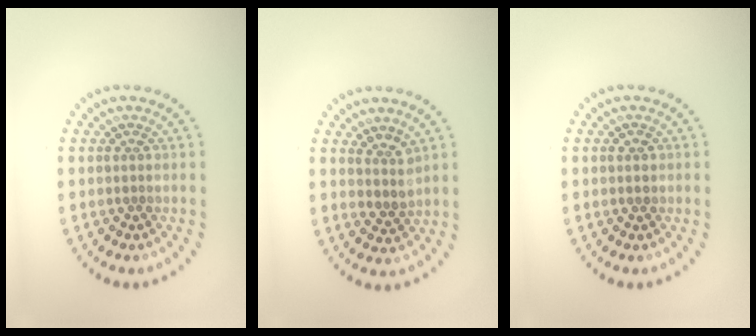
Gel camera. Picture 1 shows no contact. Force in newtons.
{"total": 1.9, "press": 1.5, "slide": 1.1}
{"total": 1.3, "press": 1.3, "slide": 0.1}